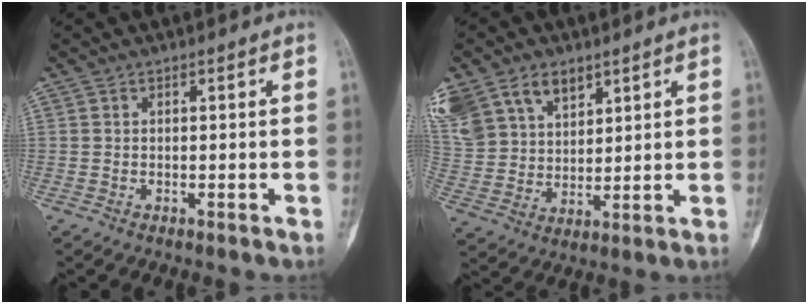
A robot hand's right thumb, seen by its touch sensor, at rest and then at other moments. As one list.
[{"total": 19.6, "force": [10.6, 13.6, 9.4], "torque": [-0.225, 0.020, 0.218]}]